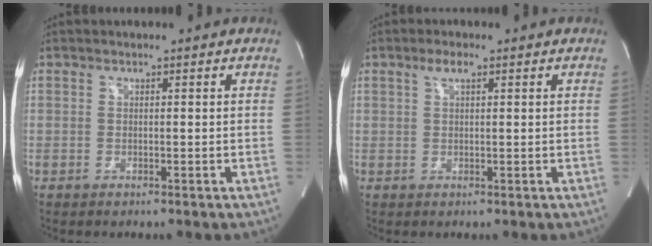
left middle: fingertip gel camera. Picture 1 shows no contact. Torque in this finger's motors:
{"motor_torque": [0.50, -0.29, 0.28, 0.06]}